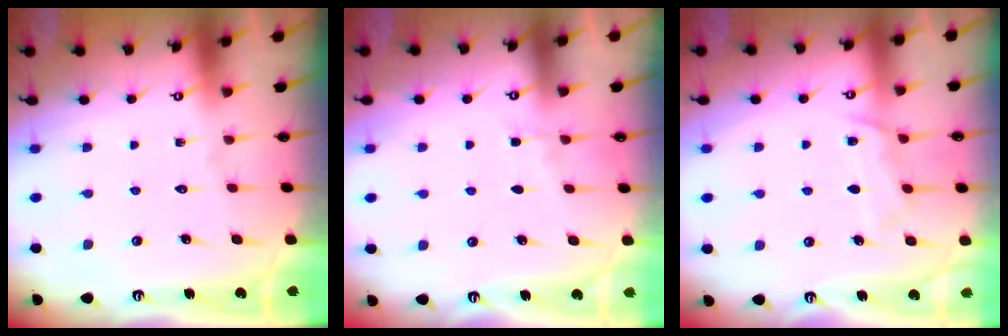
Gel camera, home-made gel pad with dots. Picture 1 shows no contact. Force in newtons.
{"total": 3.5, "press": 3.5, "slide": 0.4}
{"total": 7.7, "press": 7.7, "slide": 0.6}